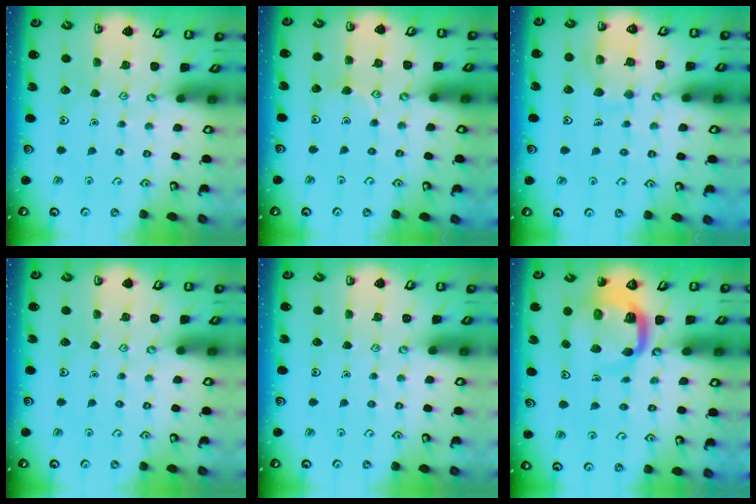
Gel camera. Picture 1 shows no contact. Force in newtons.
{"total": 4.5, "press": 4.5, "slide": 0.5}
{"total": 9.9, "press": 9.8, "slide": 1.0}
{"total": 0.0}
{"total": 0.0}
{"total": 9.2, "press": 9.1, "slide": 1.2}